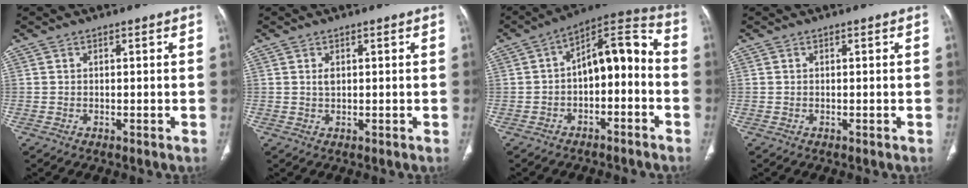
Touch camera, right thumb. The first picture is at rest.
{"total": 1.3, "force": [0.4, 0.7, 1.0], "torque": [-0.017, -0.001, 0.010]}
{"total": 12.6, "force": [-2.5, 6.7, 10.3], "torque": [-0.136, 0.068, -0.042]}
{"total": 0.0}